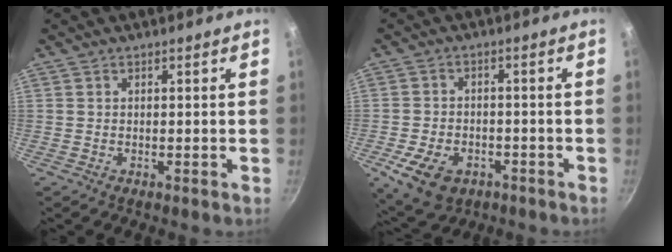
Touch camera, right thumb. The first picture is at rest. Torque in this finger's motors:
{"motor_torque": [0.12, 0.52, 0.78, -0.21, 0.05]}